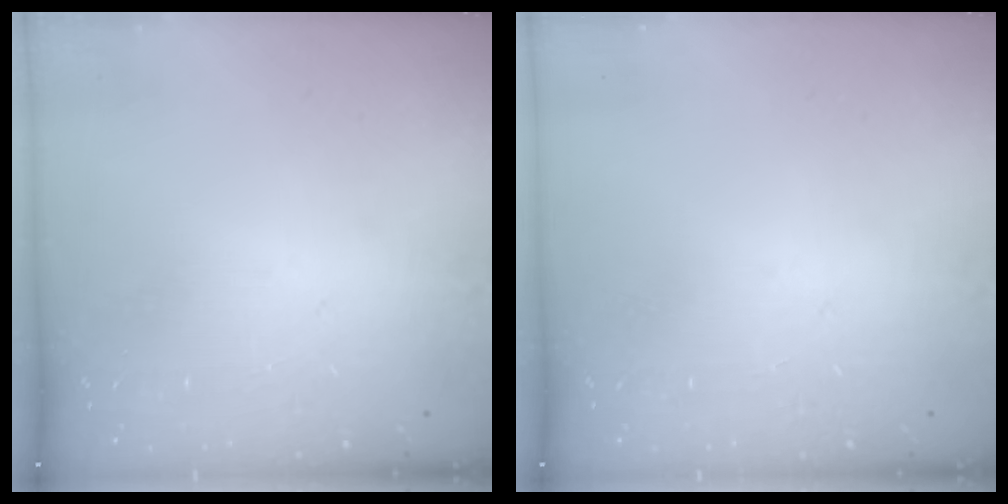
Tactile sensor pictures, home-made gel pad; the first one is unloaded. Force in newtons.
{"total": 0.0}